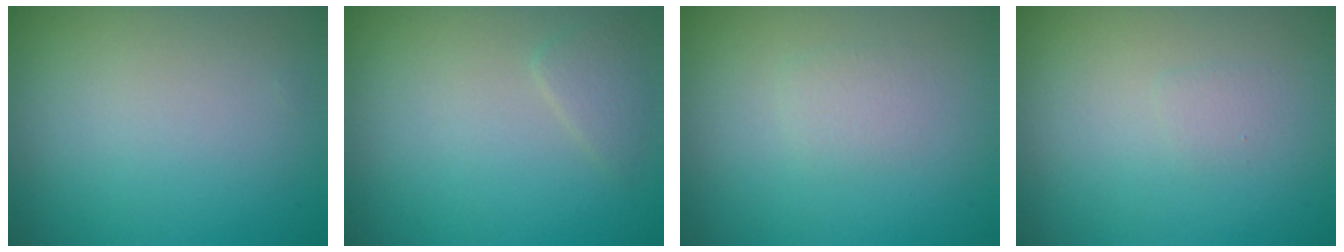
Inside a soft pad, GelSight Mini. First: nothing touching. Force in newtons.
{"total": 1.3, "press": 1.3, "slide": 0.0}
{"total": 1.0, "press": 1.0, "slide": 0.0}
{"total": 0.6, "press": 0.6, "slide": 0.1}